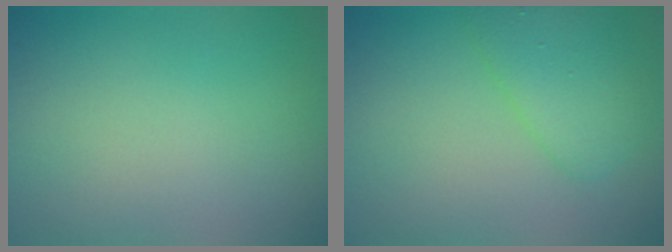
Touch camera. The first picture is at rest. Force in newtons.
{"total": 3.0, "press": 3.0, "slide": 0.1}